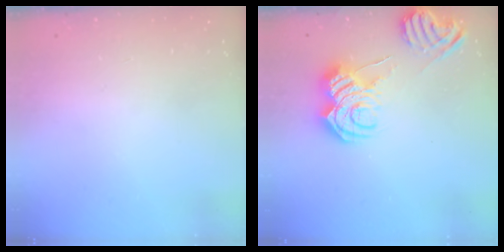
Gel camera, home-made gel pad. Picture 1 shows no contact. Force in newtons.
{"total": 12.1, "press": 12.0, "slide": 1.2}